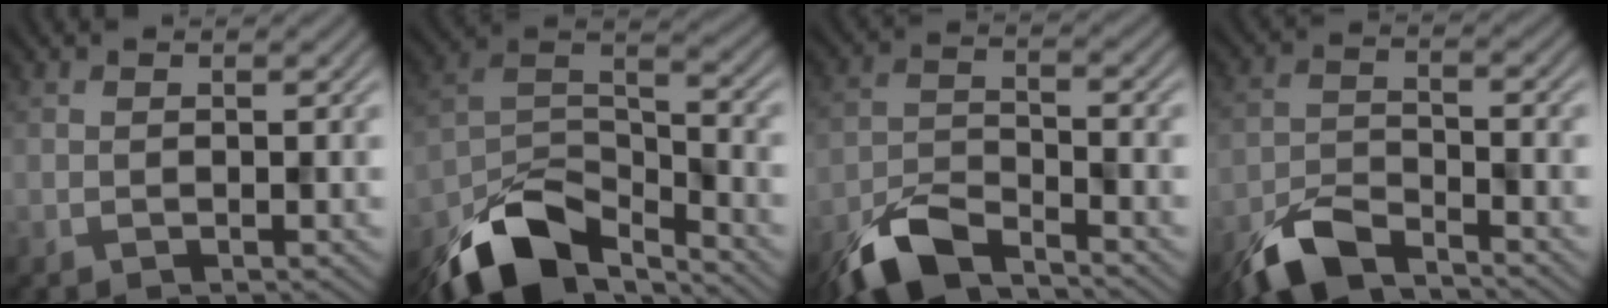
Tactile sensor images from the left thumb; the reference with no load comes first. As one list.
[{"total": 12.3, "force": [-9.1, 5.0, 6.7], "torque": [-0.135, -0.013, -0.177]}, {"total": 7.9, "force": [-6.3, 2.4, 4.2], "torque": [-0.083, -0.007, -0.140]}, {"total": 7.1, "force": [-5.7, 2.1, 3.6], "torque": [-0.071, -0.007, -0.127]}]